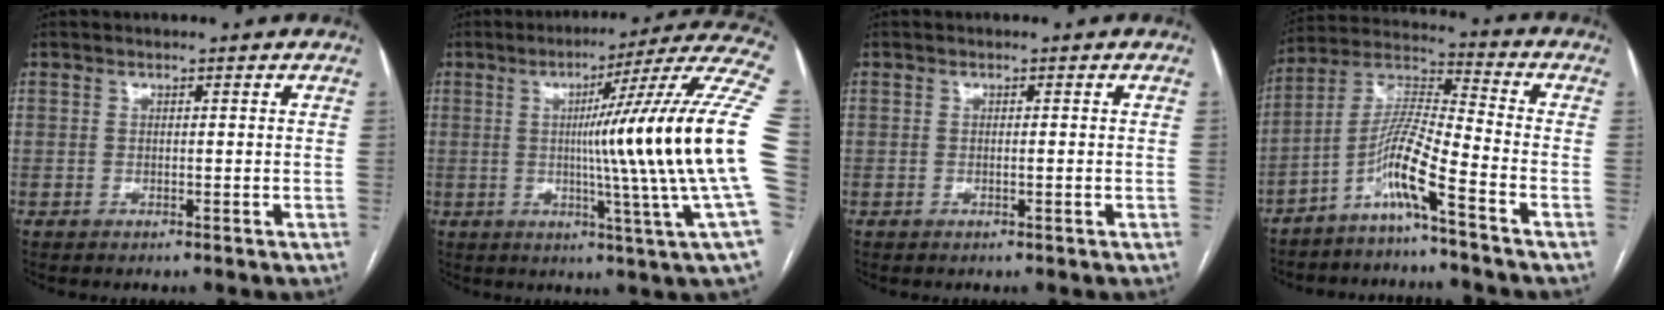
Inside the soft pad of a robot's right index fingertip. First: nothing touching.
{"total": 22.7, "force": [0.0, -2.7, 22.5], "torque": [-0.248, 0.010, -0.020]}
{"total": 0.5, "force": [-0.1, -0.1, 0.5], "torque": [-0.009, 0.000, -0.001]}
{"total": 9.3, "force": [-5.5, -0.7, 7.5], "torque": [-0.157, 0.005, -0.114]}